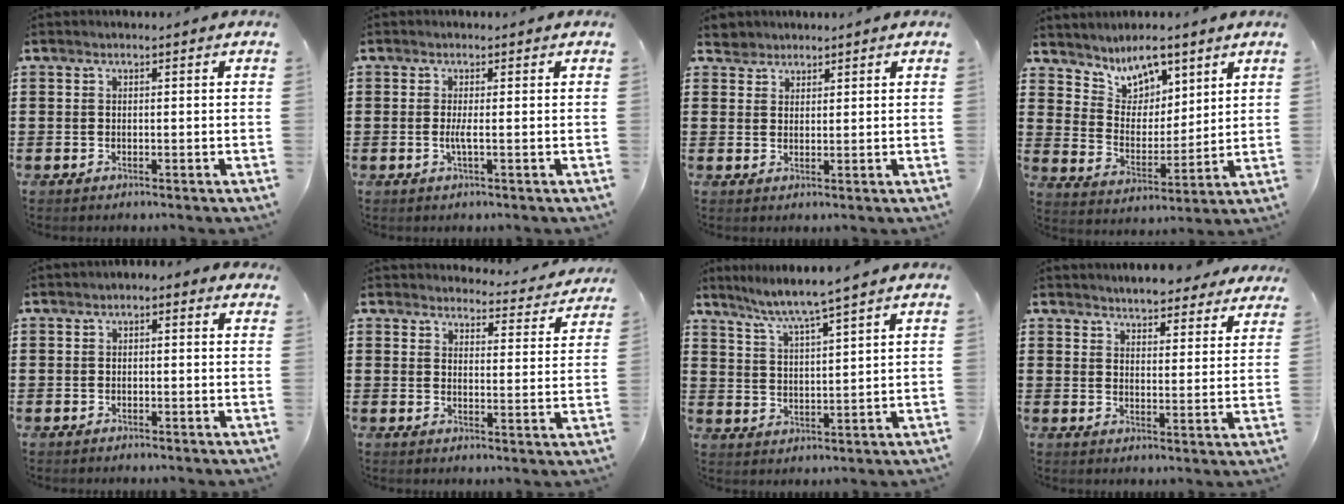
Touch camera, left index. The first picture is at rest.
{"total": 1.6, "force": [-0.2, 0.0, 1.6], "torque": [-0.039, -0.006, -0.007]}
{"total": 2.4, "force": [2.0, 1.3, -0.3], "torque": [-0.004, 0.009, 0.039]}
{"total": 6.9, "force": [5.8, 3.4, 1.4], "torque": [-0.053, -0.030, 0.106]}
{"total": 0.9, "force": [-0.6, 0.7, 0.2], "torque": [-0.008, 0.003, -0.013]}
{"total": 4.1, "force": [4.0, 0.4, 0.4], "torque": [-0.020, -0.028, 0.068]}
{"total": 4.9, "force": [4.3, -0.9, 2.1], "torque": [-0.058, -0.024, 0.072]}
{"total": 4.8, "force": [4.8, 0.3, 0.3], "torque": [-0.017, -0.025, 0.086]}